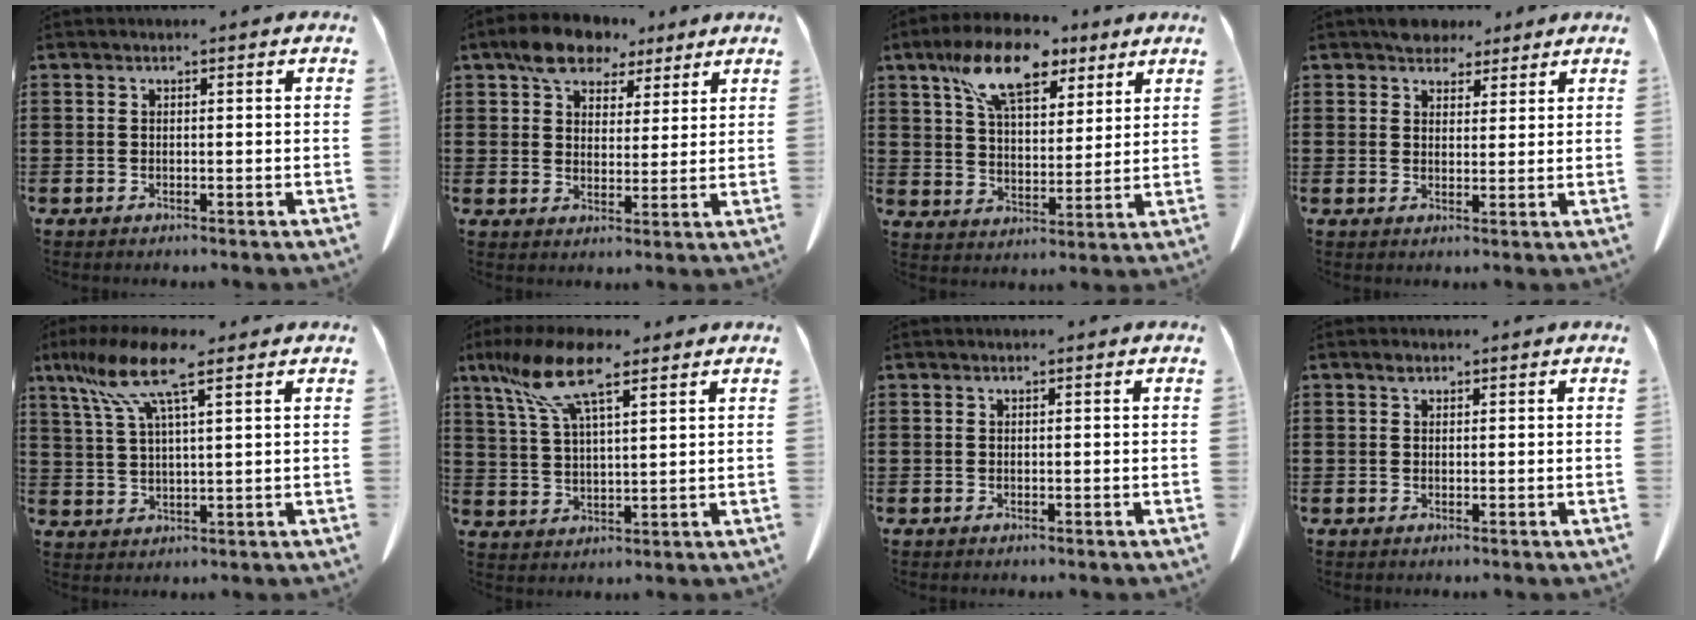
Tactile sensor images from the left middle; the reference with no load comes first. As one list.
[{"total": 7.4, "force": [5.8, 3.9, 2.6], "torque": [-0.067, -0.002, 0.108]}, {"total": 12.3, "force": [8.0, 5.3, 7.7], "torque": [-0.146, -0.012, 0.144]}, {"total": 4.3, "force": [3.7, 2.1, 0.9], "torque": [-0.021, 0.000, 0.072]}, {"total": 9.6, "force": [6.0, 1.5, 7.4], "torque": [-0.168, -0.017, 0.103]}, {"total": 11.0, "force": [7.3, 3.1, 7.6], "torque": [-0.175, -0.011, 0.131]}, {"total": 0.0}, {"total": 1.3, "force": [0.8, 0.8, 0.5], "torque": [-0.013, 0.002, 0.017]}]